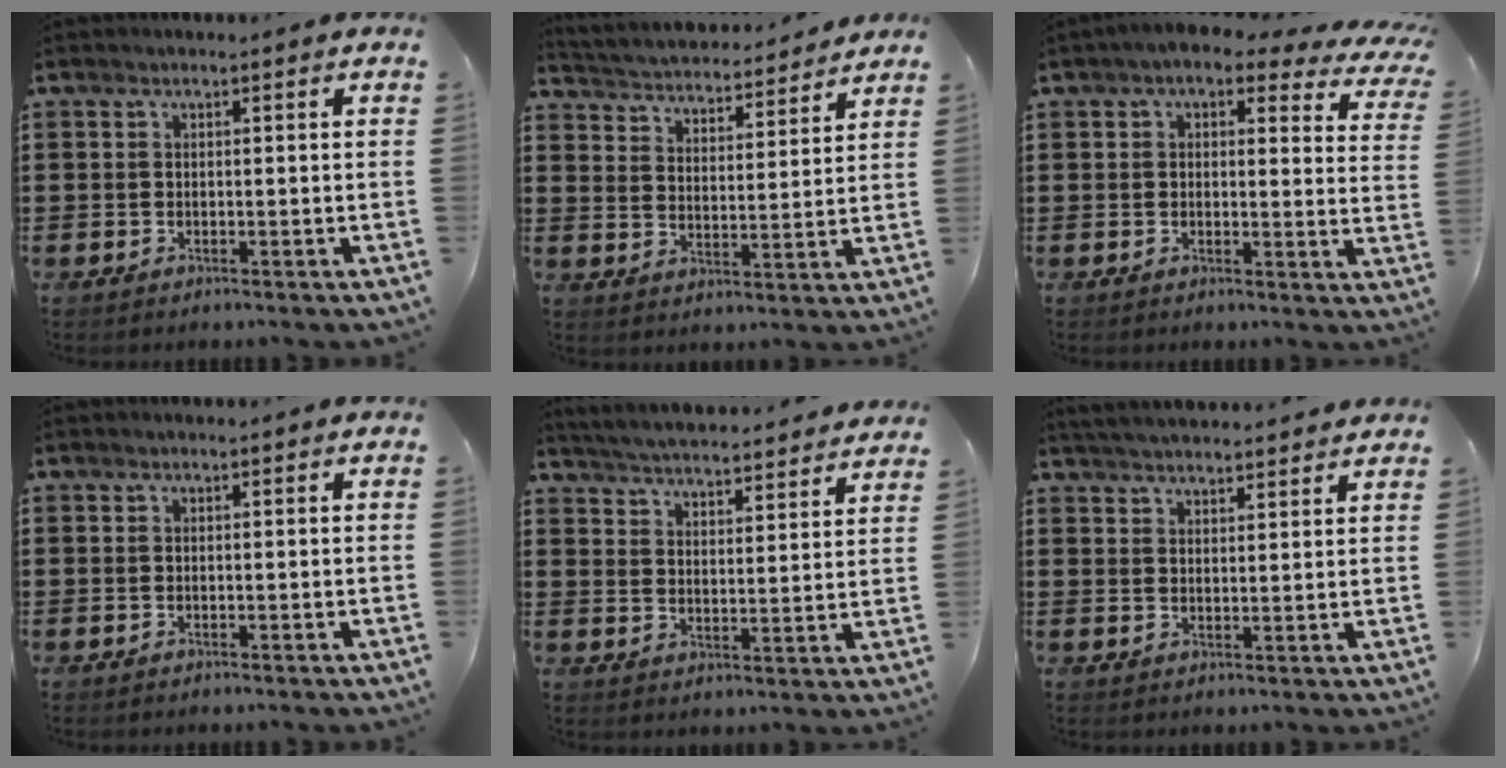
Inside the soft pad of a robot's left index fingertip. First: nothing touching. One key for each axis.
{"total": 3.3, "fx": 3.3, "fy": 0.0, "fz": -0.1, "tx": -0.022, "ty": -0.033, "tz": 0.048}
{"total": 4.2, "fx": 3.0, "fy": 1.3, "fz": 2.7, "tx": -0.064, "ty": -0.009, "tz": 0.049}
{"total": 0.0}
{"total": 4.3, "fx": 4.2, "fy": -0.6, "fz": 0.2, "tx": -0.029, "ty": -0.040, "tz": 0.068}
{"total": 3.5, "fx": 3.4, "fy": -0.3, "fz": 0.2, "tx": -0.016, "ty": -0.013, "tz": 0.062}